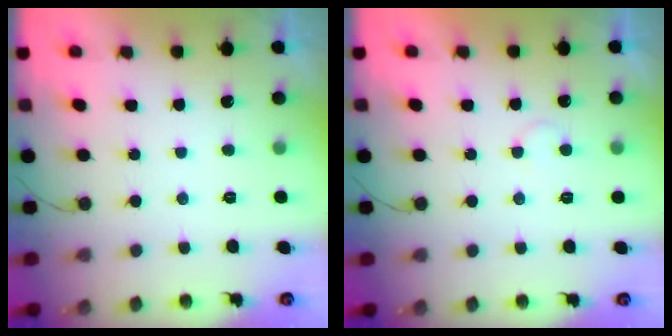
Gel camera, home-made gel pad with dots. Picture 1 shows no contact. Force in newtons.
{"total": 3.3, "press": 3.3, "slide": 0.3}